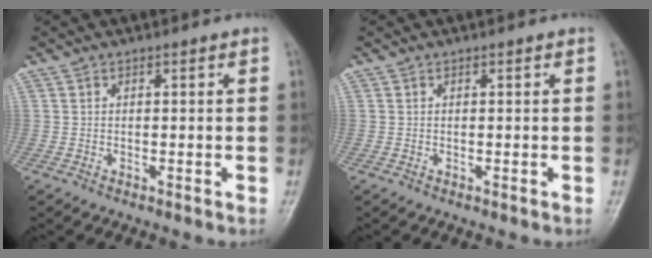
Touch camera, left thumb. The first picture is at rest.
{"total": 0.0}